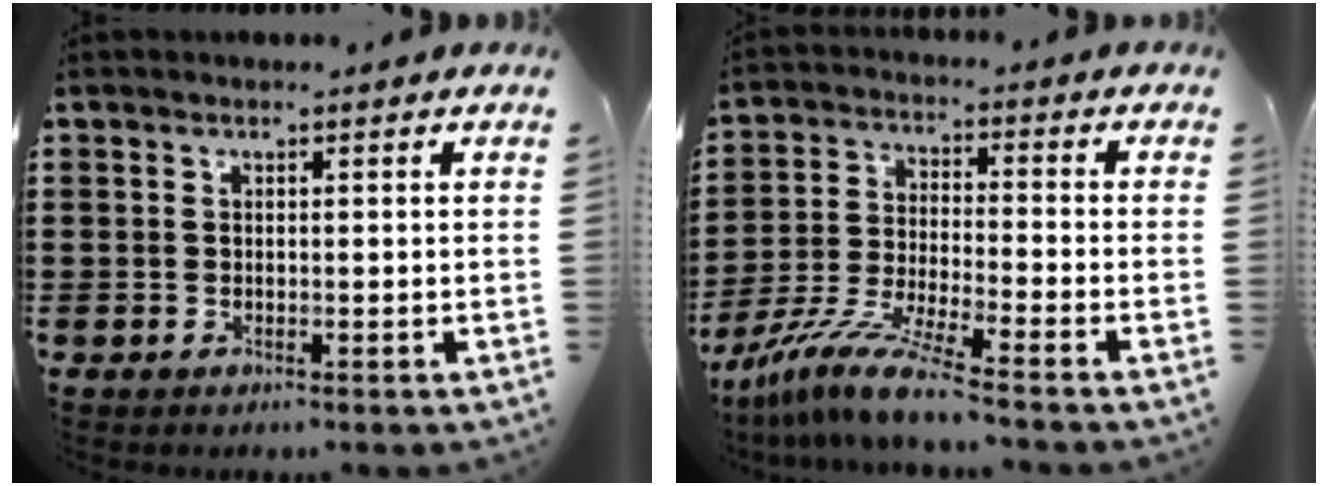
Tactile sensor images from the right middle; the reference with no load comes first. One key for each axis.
{"total": 9.5, "fx": -8.1, "fy": -0.1, "fz": 4.9, "tx": -0.109, "ty": -0.005, "tz": -0.165}